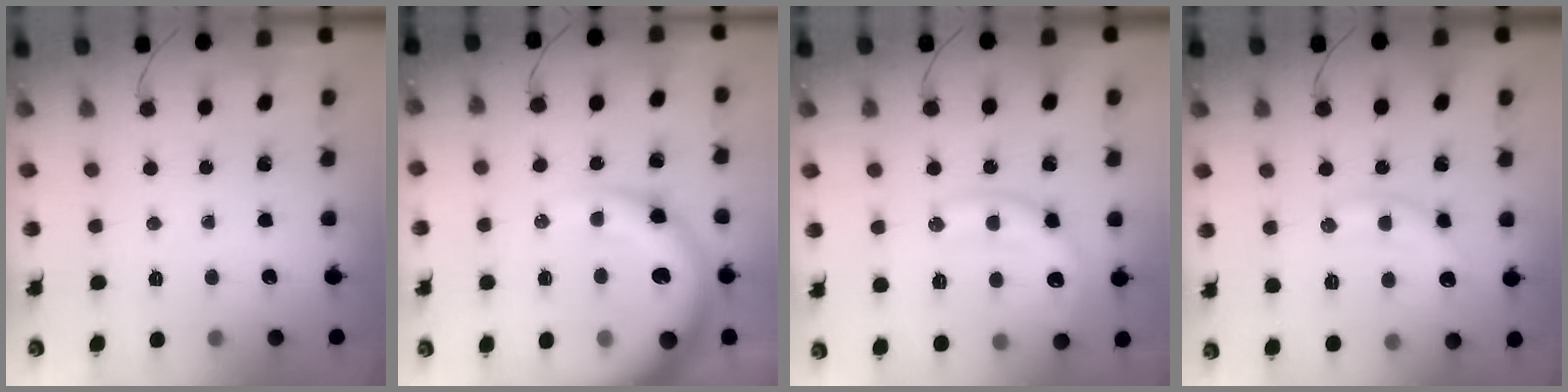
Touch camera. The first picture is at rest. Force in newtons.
{"total": 16.5, "press": 16.1, "slide": 3.5}
{"total": 13.7, "press": 13.6, "slide": 1.4}
{"total": 10.3, "press": 10.3, "slide": 0.8}